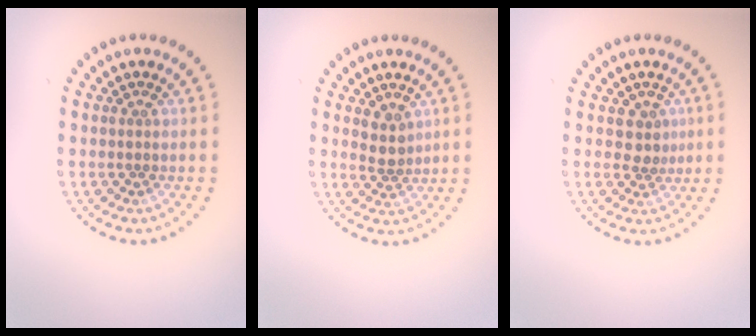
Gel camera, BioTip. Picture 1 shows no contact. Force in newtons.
{"total": 1.9, "press": 1.5, "slide": 1.2}
{"total": 1.9, "press": 1.4, "slide": 1.2}